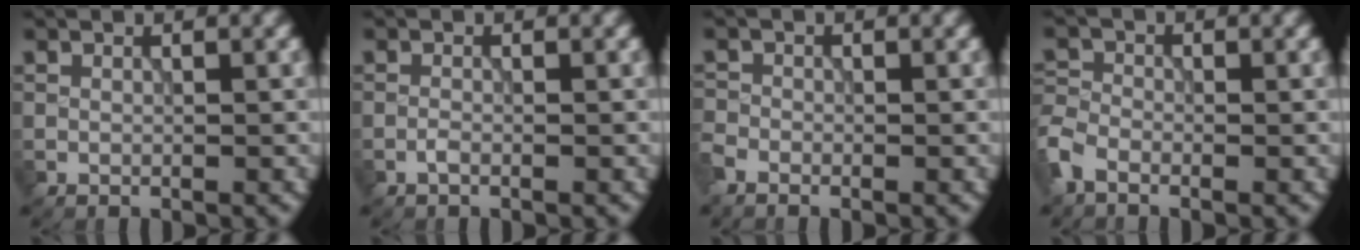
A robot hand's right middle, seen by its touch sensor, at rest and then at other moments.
{"total": 0.6, "force": [-0.4, 0.1, 0.4], "torque": [-0.009, 0.001, -0.012]}
{"total": 1.7, "force": [-1.4, 0.7, 0.5], "torque": [-0.012, -0.004, -0.040]}
{"total": 2.8, "force": [-2.0, 1.4, 1.5], "torque": [-0.036, -0.001, -0.059]}